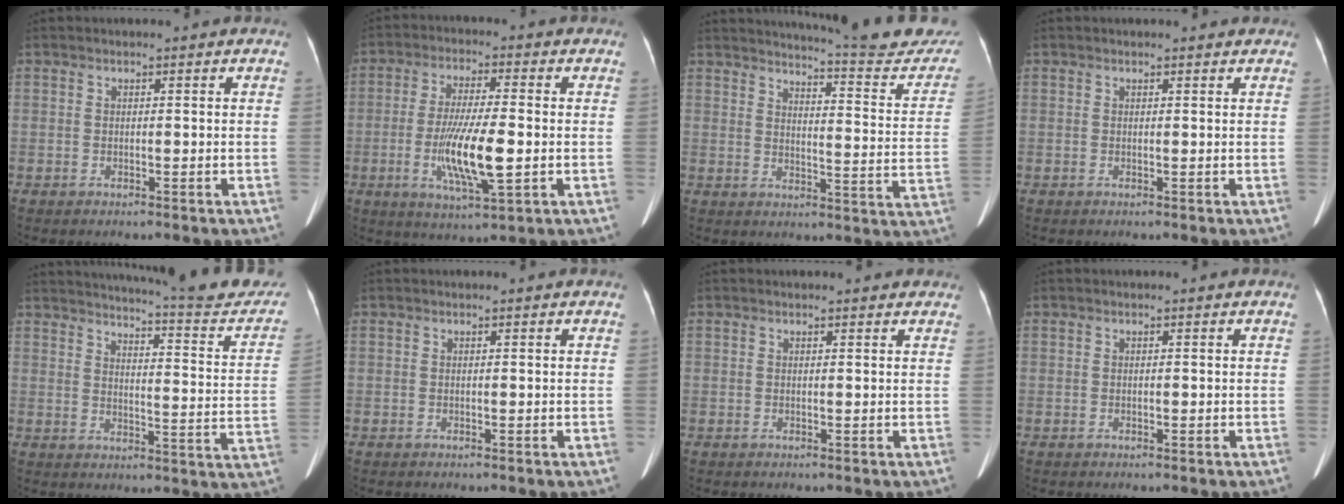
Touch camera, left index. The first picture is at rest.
{"total": 10.7, "force": [-2.1, 1.4, 10.4], "torque": [-0.200, -0.015, -0.036]}
{"total": 19.8, "force": [19.0, 1.0, 5.5], "torque": [-0.070, -0.099, 0.214]}
{"total": 1.5, "force": [1.4, 0.4, 0.3], "torque": [-0.014, 0.006, 0.011]}
{"total": 22.1, "force": [20.4, 1.7, 8.3], "torque": [-0.111, -0.069, 0.238]}
{"total": 0.0}
{"total": 2.5, "force": [2.2, 0.9, 0.6], "torque": [-0.007, 0.007, 0.013]}
{"total": 0.0}